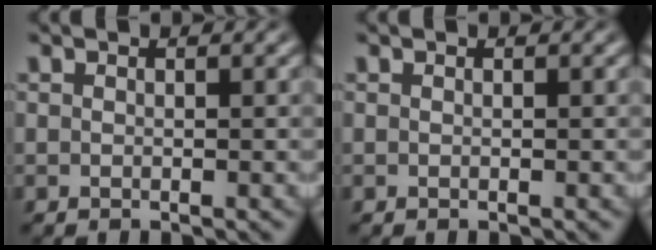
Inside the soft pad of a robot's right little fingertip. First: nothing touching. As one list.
[{"total": 0.0}]